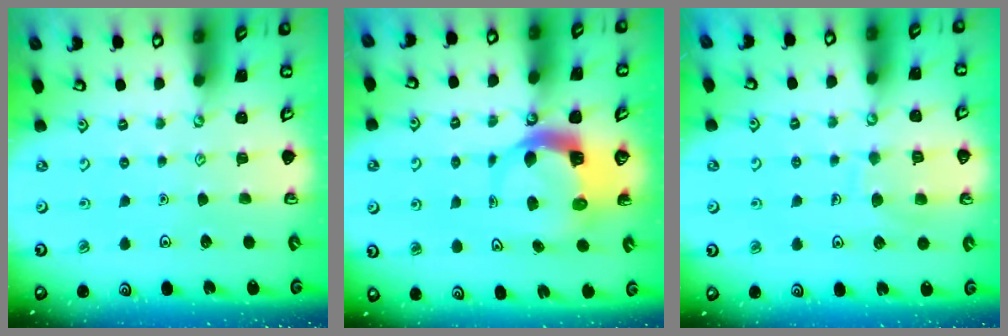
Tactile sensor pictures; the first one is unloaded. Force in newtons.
{"total": 6.0, "press": 5.9, "slide": 0.7}
{"total": 8.6, "press": 8.6, "slide": 0.7}